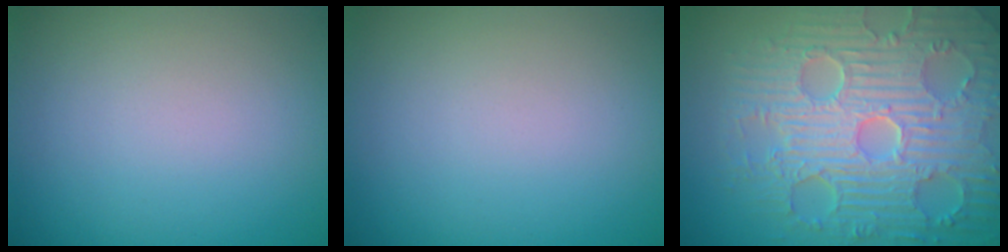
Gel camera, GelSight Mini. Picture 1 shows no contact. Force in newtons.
{"total": 0.0}
{"total": 10.1, "press": 7.0, "slide": 7.3}